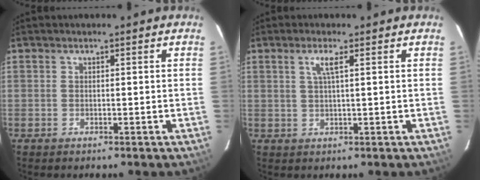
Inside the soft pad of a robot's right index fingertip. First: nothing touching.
{"total": 2.5, "force": [1.0, -0.1, 2.3], "torque": [-0.046, 0.000, 0.019]}